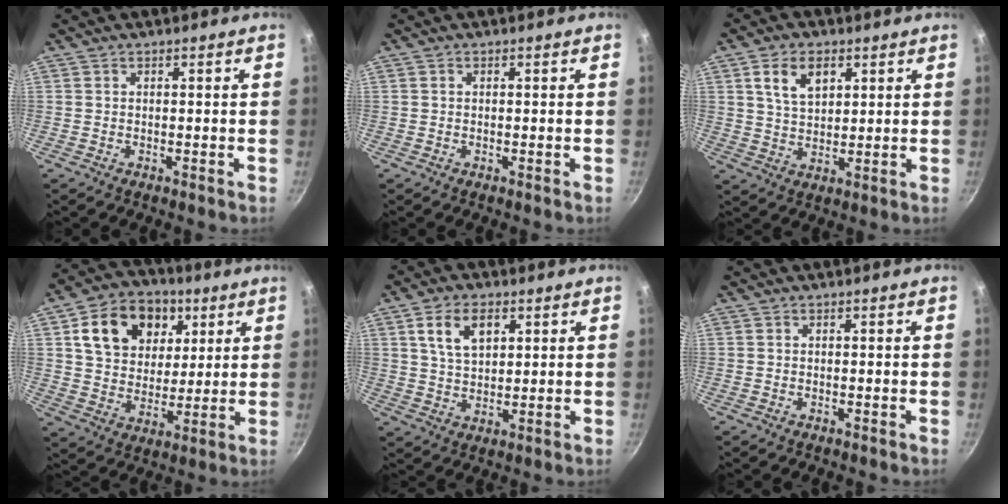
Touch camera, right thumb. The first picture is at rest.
{"total": 0.0}
{"total": 7.8, "force": [3.2, 4.9, 5.2], "torque": [-0.079, -0.011, 0.059]}
{"total": 17.0, "force": [6.3, 12.8, 9.2], "torque": [-0.129, -0.004, 0.101]}
{"total": 8.3, "force": [3.2, 5.0, 5.7], "torque": [-0.089, -0.008, 0.060]}
{"total": 0.0}